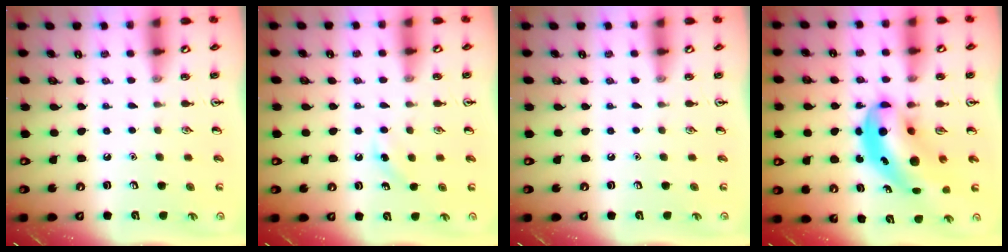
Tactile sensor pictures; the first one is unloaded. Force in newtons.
{"total": 3.8, "press": 3.5, "slide": 1.4}
{"total": 0.0}
{"total": 10.3, "press": 9.9, "slide": 3.0}